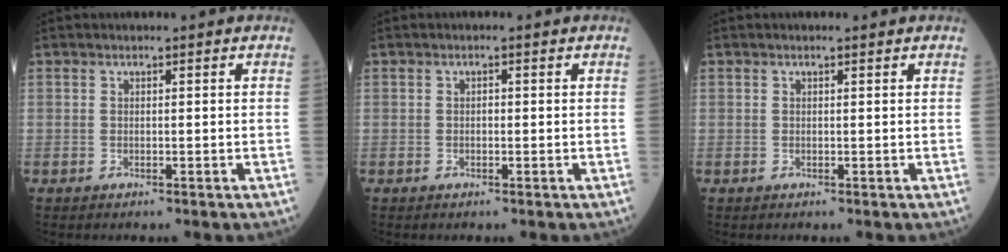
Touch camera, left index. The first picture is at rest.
{"total": 0.5, "force": [-0.2, 0.3, 0.4], "torque": [-0.006, -0.001, -0.005]}
{"total": 0.0}